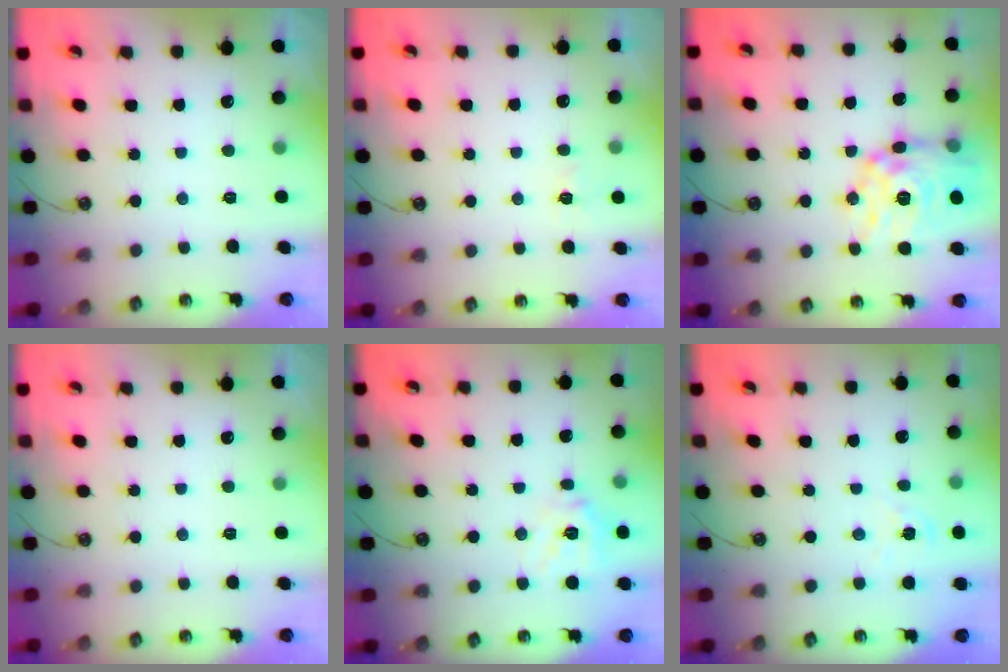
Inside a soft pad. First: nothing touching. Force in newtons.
{"total": 5.9, "press": 5.9, "slide": 0.6}
{"total": 18.6, "press": 18.5, "slide": 1.8}
{"total": 0.0}
{"total": 13.2, "press": 13.0, "slide": 2.1}
{"total": 4.3, "press": 4.3, "slide": 0.4}